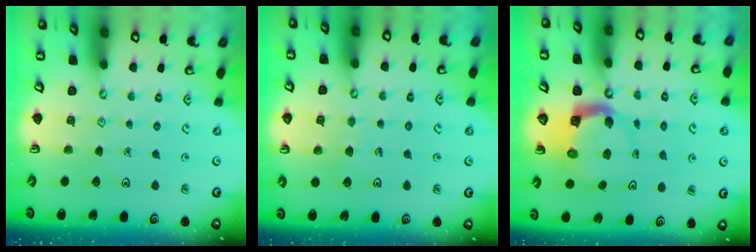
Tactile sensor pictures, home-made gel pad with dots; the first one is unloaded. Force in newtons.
{"total": 4.3, "press": 4.3, "slide": 0.4}
{"total": 4.1, "press": 4.1, "slide": 0.3}